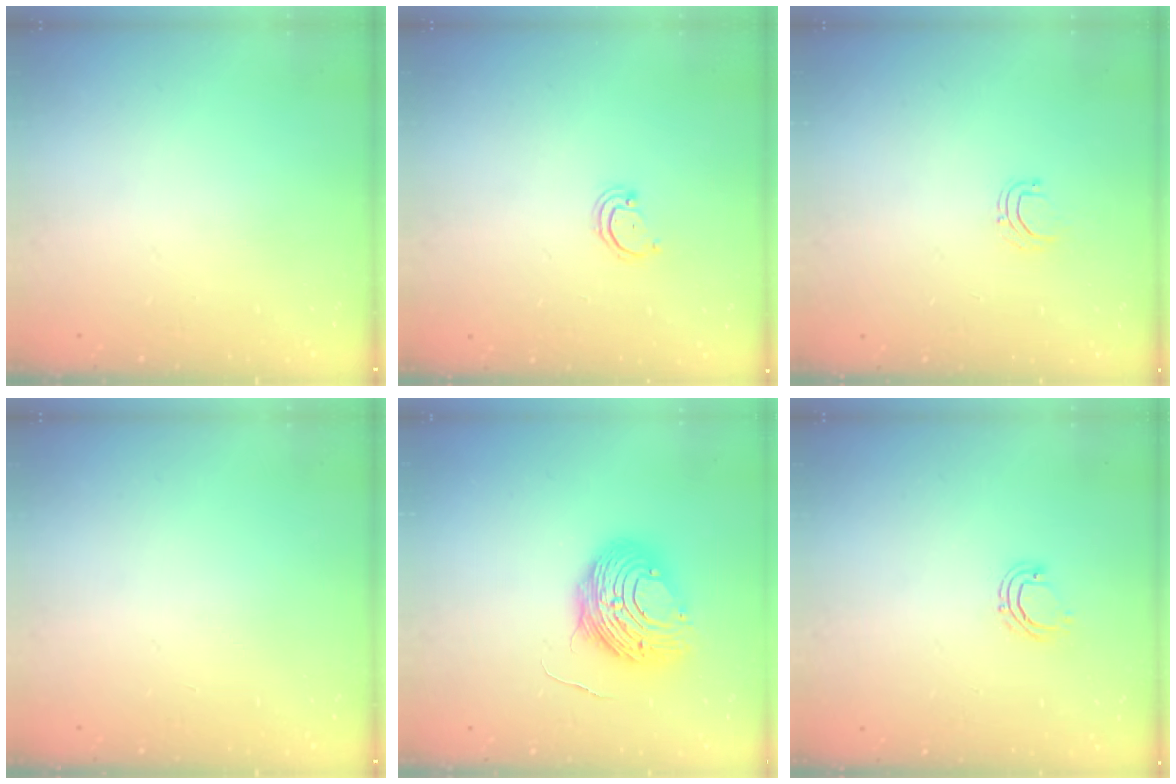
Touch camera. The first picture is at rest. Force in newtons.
{"total": 2.4, "press": 2.4, "slide": 0.2}
{"total": 3.8, "press": 3.8, "slide": 0.2}
{"total": 0.0}
{"total": 12.2, "press": 12.2, "slide": 1.4}
{"total": 5.0, "press": 4.9, "slide": 1.0}